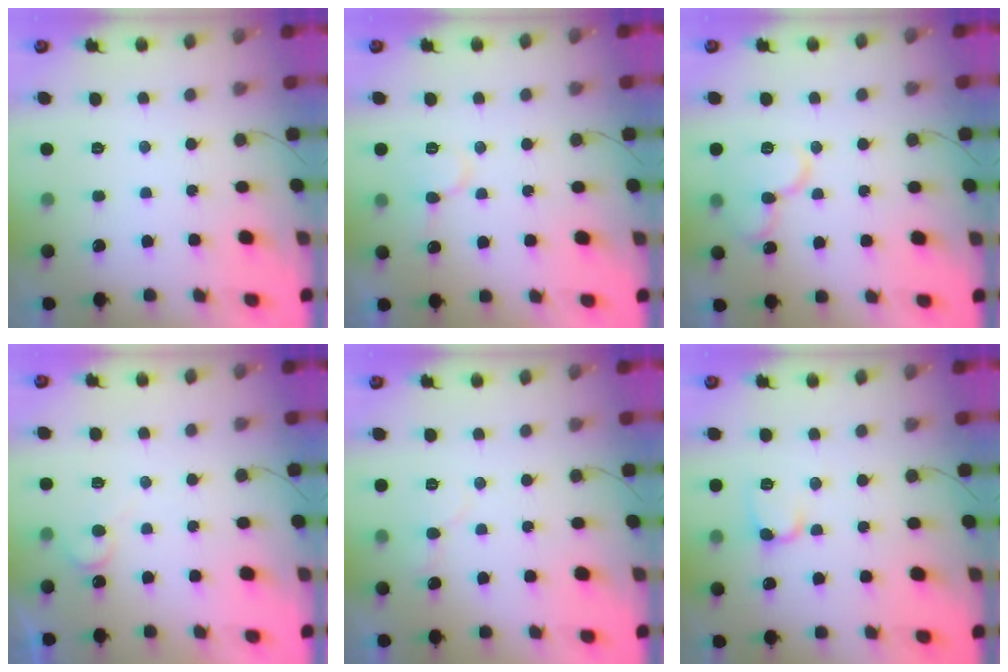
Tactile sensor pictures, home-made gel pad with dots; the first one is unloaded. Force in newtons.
{"total": 7.8, "press": 7.8, "slide": 0.9}
{"total": 12.4, "press": 12.3, "slide": 1.5}
{"total": 5.0, "press": 4.9, "slide": 0.4}
{"total": 5.7, "press": 5.7, "slide": 0.4}
{"total": 5.3, "press": 5.2, "slide": 0.6}